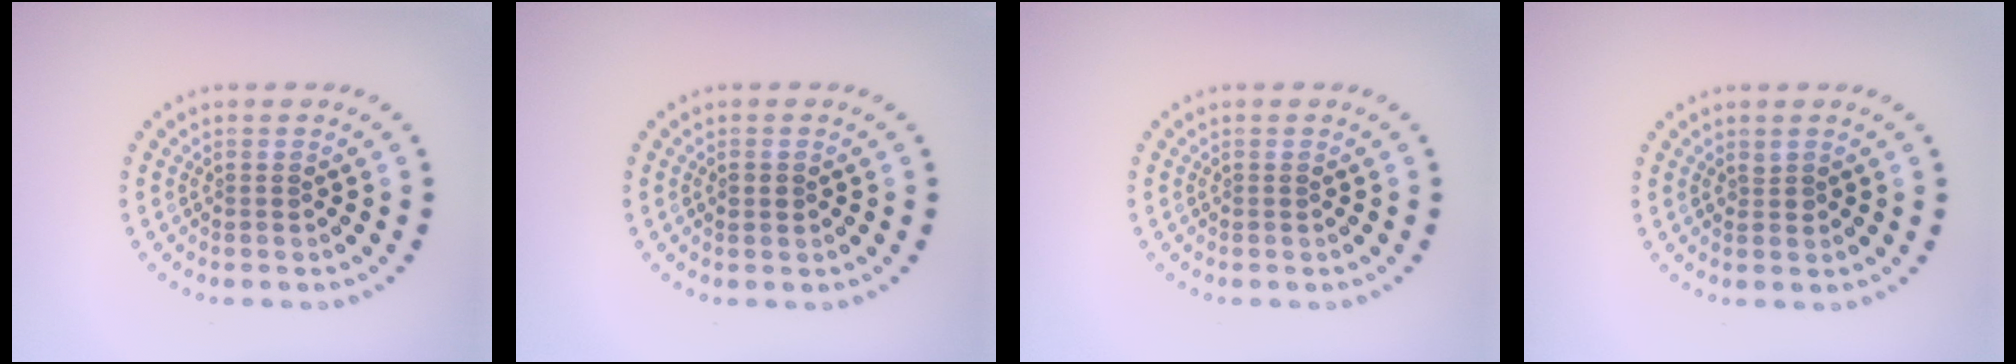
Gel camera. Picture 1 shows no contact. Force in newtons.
{"total": 1.3, "press": 1.3, "slide": 0.1}
{"total": 0.0}
{"total": 0.5, "press": 0.5, "slide": 0.1}